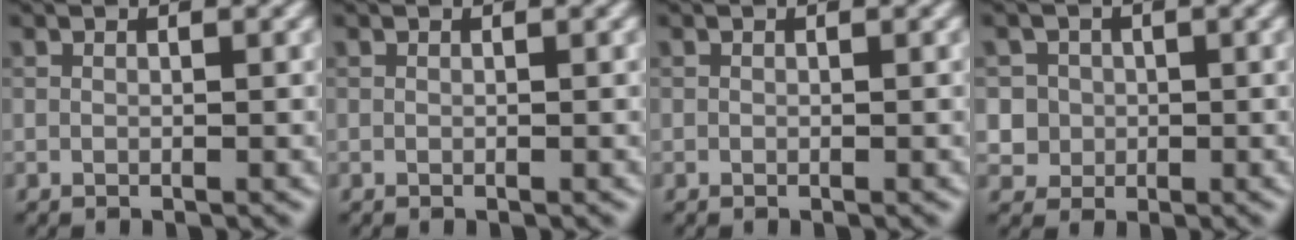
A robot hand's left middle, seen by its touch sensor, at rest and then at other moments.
{"total": 0.0}
{"total": 0.0}
{"total": 3.5, "force": [0.3, 3.4, 0.8], "torque": [0.001, 0.019, 0.005]}